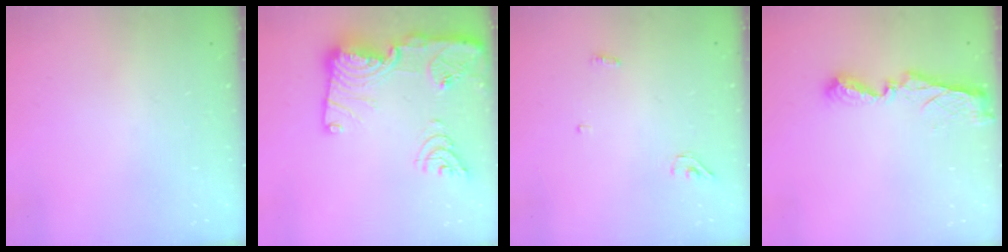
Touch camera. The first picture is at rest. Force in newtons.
{"total": 24.5, "press": 23.7, "slide": 6.1}
{"total": 3.4, "press": 3.3, "slide": 1.0}
{"total": 7.8, "press": 7.8, "slide": 0.5}